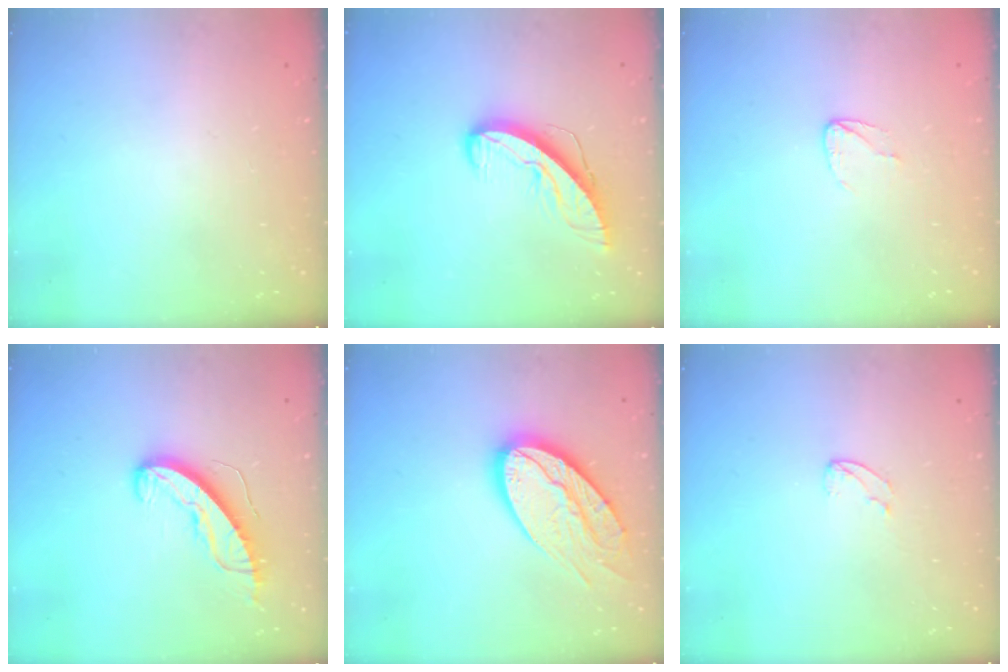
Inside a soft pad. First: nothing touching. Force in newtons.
{"total": 9.1, "press": 9.1, "slide": 0.6}
{"total": 3.8, "press": 3.7, "slide": 0.3}
{"total": 9.9, "press": 9.8, "slide": 0.5}
{"total": 17.5, "press": 17.4, "slide": 1.9}
{"total": 3.1, "press": 3.1, "slide": 0.3}